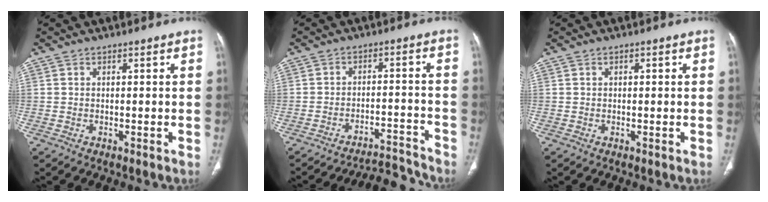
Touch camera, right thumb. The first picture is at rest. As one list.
[{"total": 8.3, "force": [-8.3, 0.4, 0.0], "torque": [-0.004, 0.075, -0.126]}, {"total": 0.9, "force": [0.3, 0.4, 0.7], "torque": [-0.014, 0.002, 0.005]}]